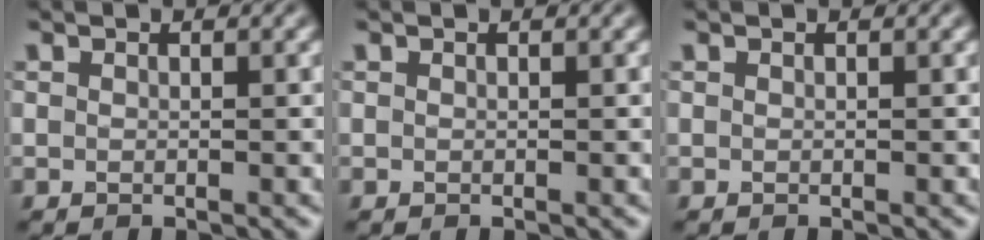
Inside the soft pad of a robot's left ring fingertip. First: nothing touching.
{"total": 0.0}
{"total": 0.0}